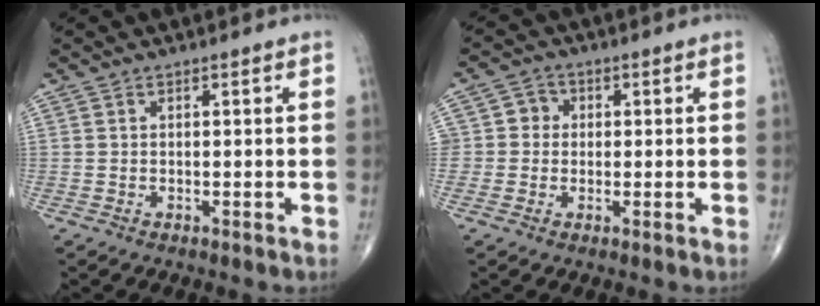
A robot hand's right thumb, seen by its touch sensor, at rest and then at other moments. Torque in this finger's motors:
{"motor_torque": [-0.01, -0.02, 0.34, 0.12, 0.02]}